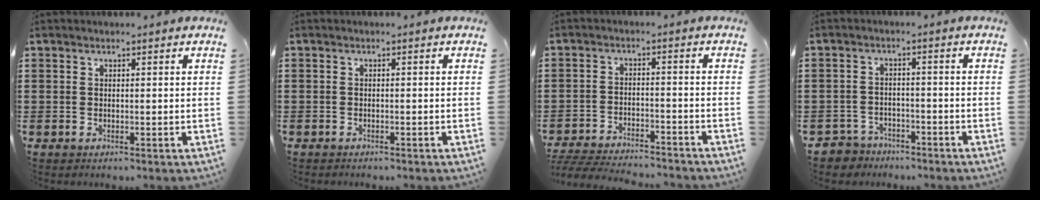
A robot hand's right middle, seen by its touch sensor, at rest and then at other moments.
{"total": 0.6, "force": [-0.6, 0.1, 0.0], "torque": [-0.001, 0.000, -0.013]}
{"total": 5.0, "force": [-4.9, 0.3, 1.0], "torque": [-0.029, -0.001, -0.102]}
{"total": 3.1, "force": [-2.9, 1.0, -0.3], "torque": [-0.005, 0.000, -0.065]}